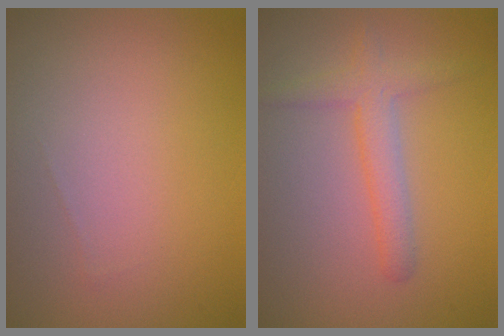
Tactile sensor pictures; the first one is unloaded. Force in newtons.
{"total": 2.8, "press": 2.8, "slide": 0.2}